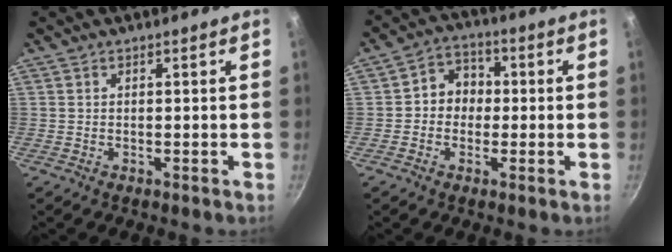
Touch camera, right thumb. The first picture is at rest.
{"total": 6.5, "force": [-0.2, 5.7, 3.1], "torque": [-0.011, 0.016, -0.016]}